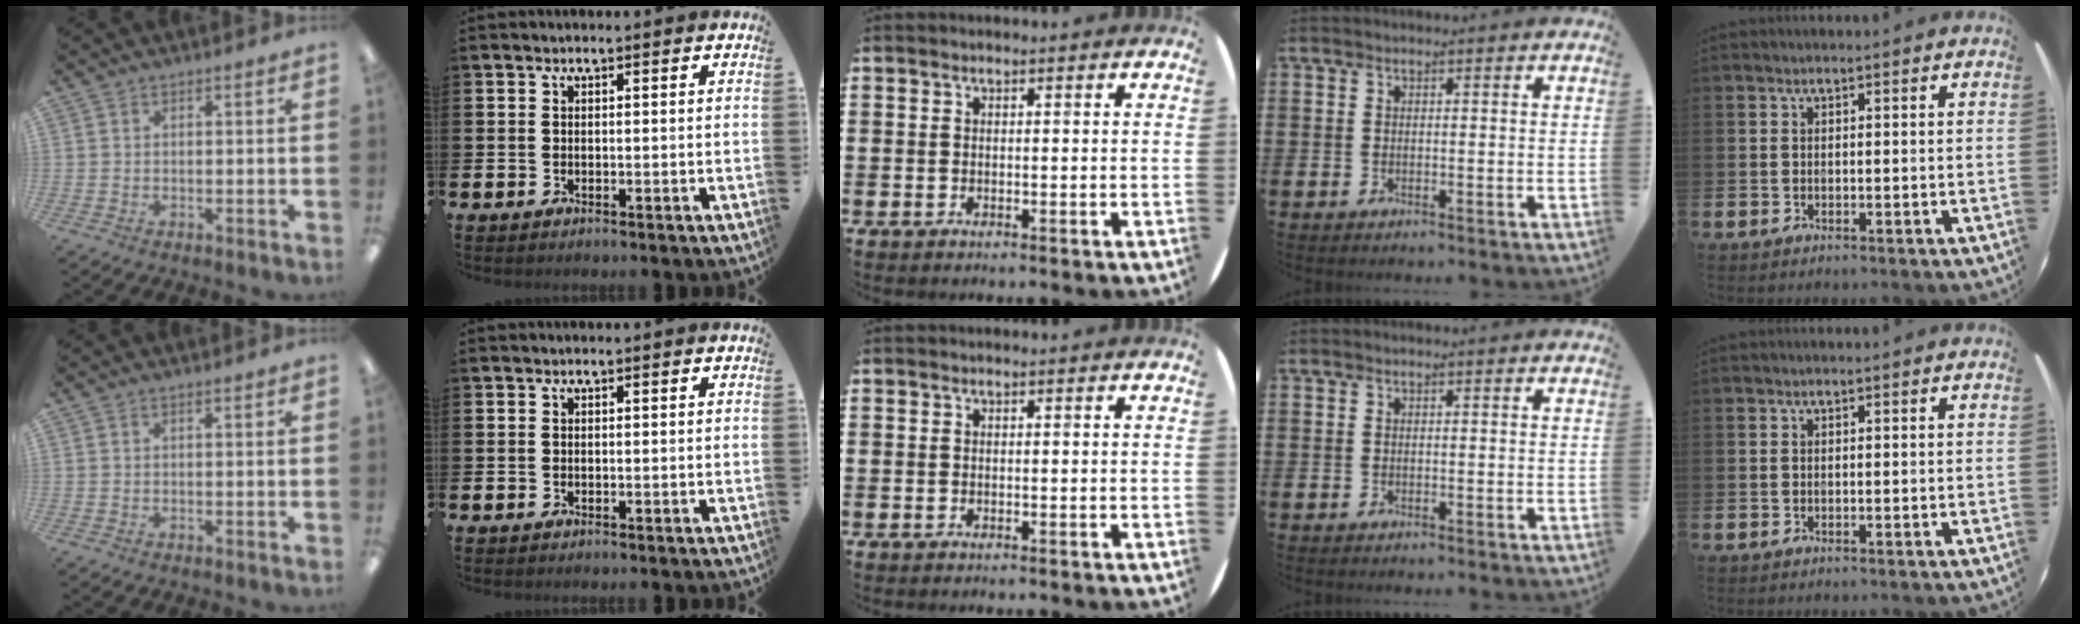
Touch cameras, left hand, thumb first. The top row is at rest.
{}